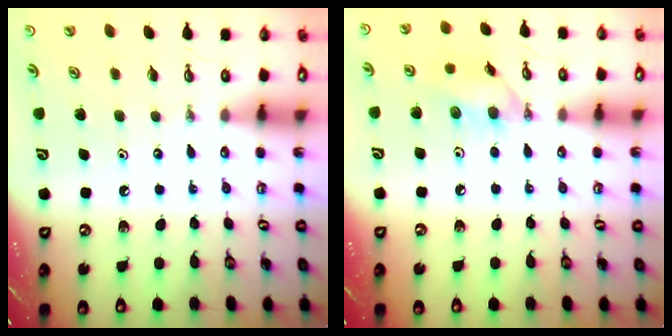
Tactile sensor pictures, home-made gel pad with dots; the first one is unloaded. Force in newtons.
{"total": 10.3, "press": 10.3, "slide": 0.4}